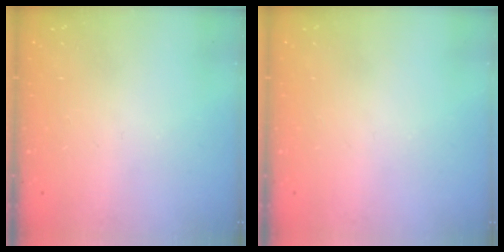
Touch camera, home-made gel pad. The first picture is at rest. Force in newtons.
{"total": 0.0}